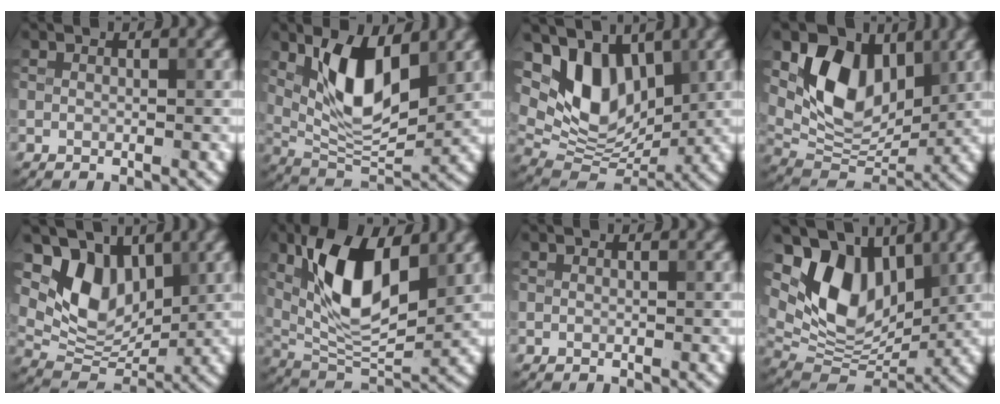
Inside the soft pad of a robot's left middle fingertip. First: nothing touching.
{"total": 7.8, "force": [2.7, 3.5, 6.5], "torque": [-0.120, -0.011, 0.051]}
{"total": 8.1, "force": [3.1, 5.2, 5.3], "torque": [-0.103, -0.015, 0.051]}
{"total": 8.7, "force": [3.0, 5.9, 5.6], "torque": [-0.099, -0.011, 0.053]}
{"total": 7.0, "force": [3.0, 4.7, 4.2], "torque": [-0.081, -0.014, 0.053]}
{"total": 9.6, "force": [3.1, 4.3, 8.0], "torque": [-0.148, -0.008, 0.052]}
{"total": 0.0}
{"total": 9.7, "force": [3.6, 6.2, 6.5], "torque": [-0.127, -0.011, 0.064]}